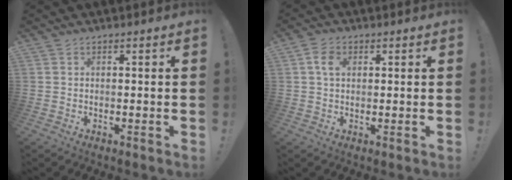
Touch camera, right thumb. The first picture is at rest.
{"total": 4.5, "force": [1.3, 3.1, 3.0], "torque": [-0.050, 0.006, 0.024]}